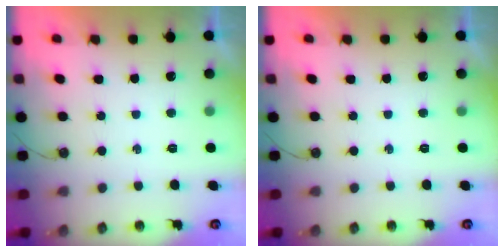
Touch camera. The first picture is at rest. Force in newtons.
{"total": 0.0}